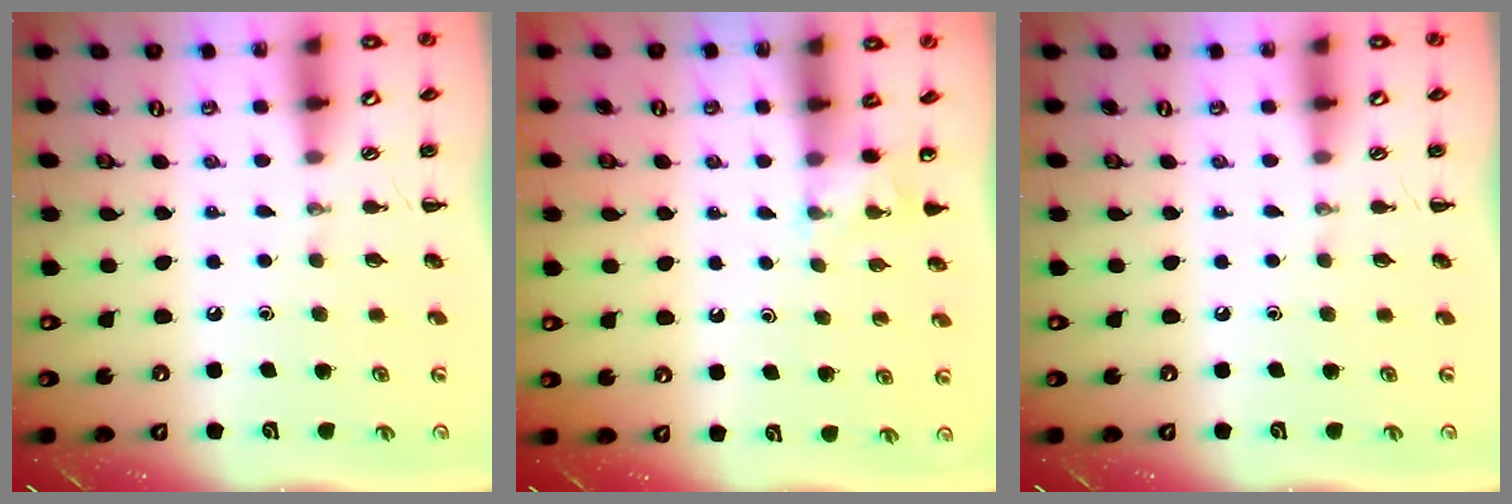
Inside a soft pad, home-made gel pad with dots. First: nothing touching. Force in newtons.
{"total": 2.2, "press": 2.2, "slide": 0.6}
{"total": 0.0}